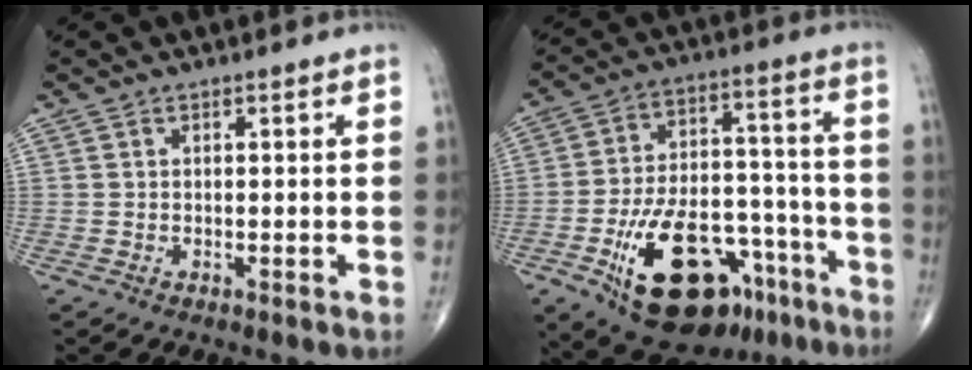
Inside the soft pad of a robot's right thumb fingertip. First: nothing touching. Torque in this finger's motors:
{"motor_torque": [1.12, -0.10, 1.77, -0.84, 0.50]}